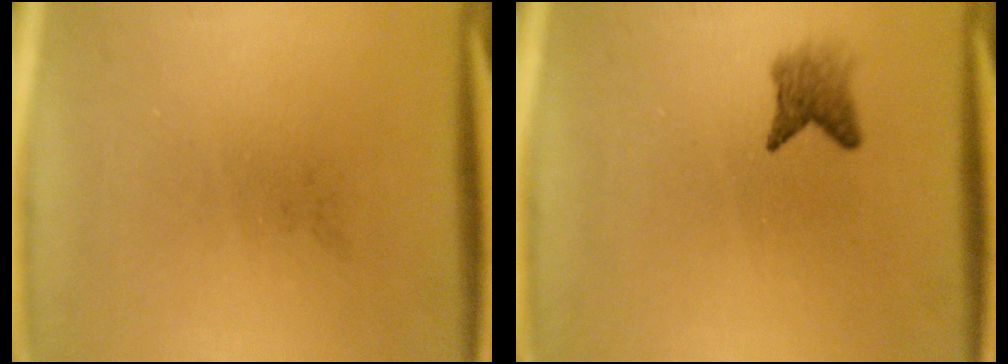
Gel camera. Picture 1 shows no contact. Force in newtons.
{"total": 2.4}